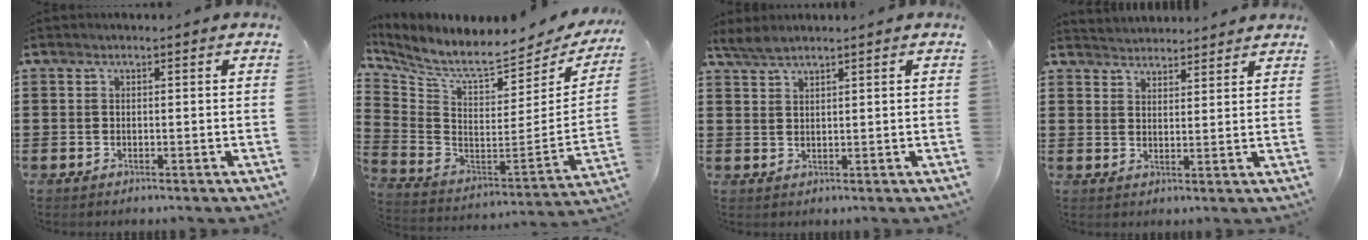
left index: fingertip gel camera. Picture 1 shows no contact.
{"total": 7.2, "force": [6.1, 1.1, 3.6], "torque": [-0.095, -0.065, 0.099]}
{"total": 1.8, "force": [1.7, 0.0, 0.8], "torque": [-0.020, 0.000, 0.032]}
{"total": 2.7, "force": [2.7, -0.1, -0.7], "torque": [0.005, -0.008, 0.051]}